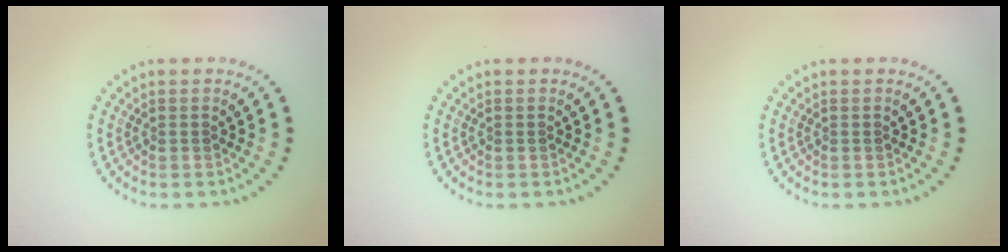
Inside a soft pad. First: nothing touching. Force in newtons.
{"total": 0.0}
{"total": 0.0}